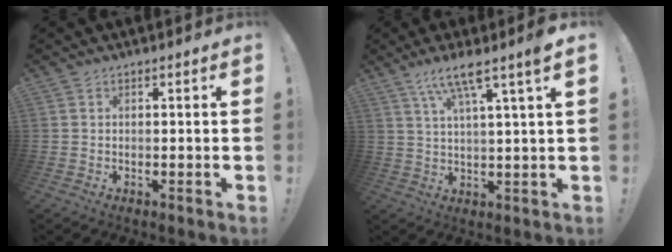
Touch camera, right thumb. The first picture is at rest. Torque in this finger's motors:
{"motor_torque": [0.09, 0.09, 0.49, 0.48, 0.04]}